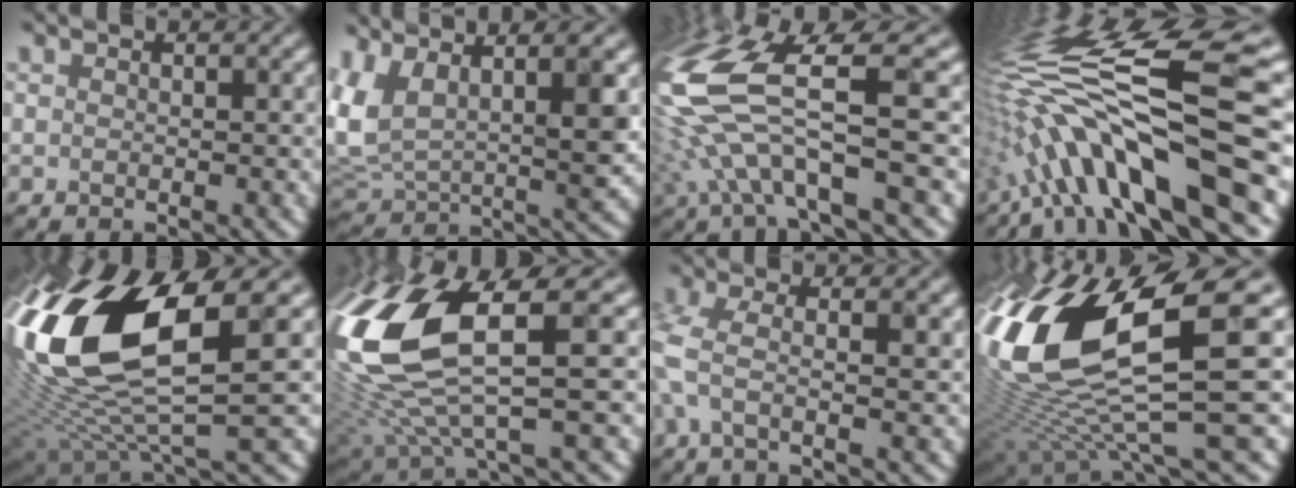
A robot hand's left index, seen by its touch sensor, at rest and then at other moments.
{"total": 9.3, "force": [3.2, 4.0, 7.7], "torque": [-0.180, -0.006, 0.066]}
{"total": 11.5, "force": [-0.6, 3.5, 10.9], "torque": [-0.238, -0.002, -0.014]}
{"total": 15.3, "force": [-3.5, 3.7, 14.4], "torque": [-0.267, 0.027, -0.058]}
{"total": 16.8, "force": [3.3, 7.7, 14.6], "torque": [-0.323, 0.001, 0.053]}
{"total": 13.7, "force": [2.4, 5.3, 12.5], "torque": [-0.303, -0.018, 0.056]}
{"total": 3.7, "force": [-0.3, 1.1, 3.6], "torque": [-0.077, -0.005, -0.017]}
{"total": 17.6, "force": [3.2, 6.2, 16.2], "torque": [-0.329, -0.016, 0.069]}